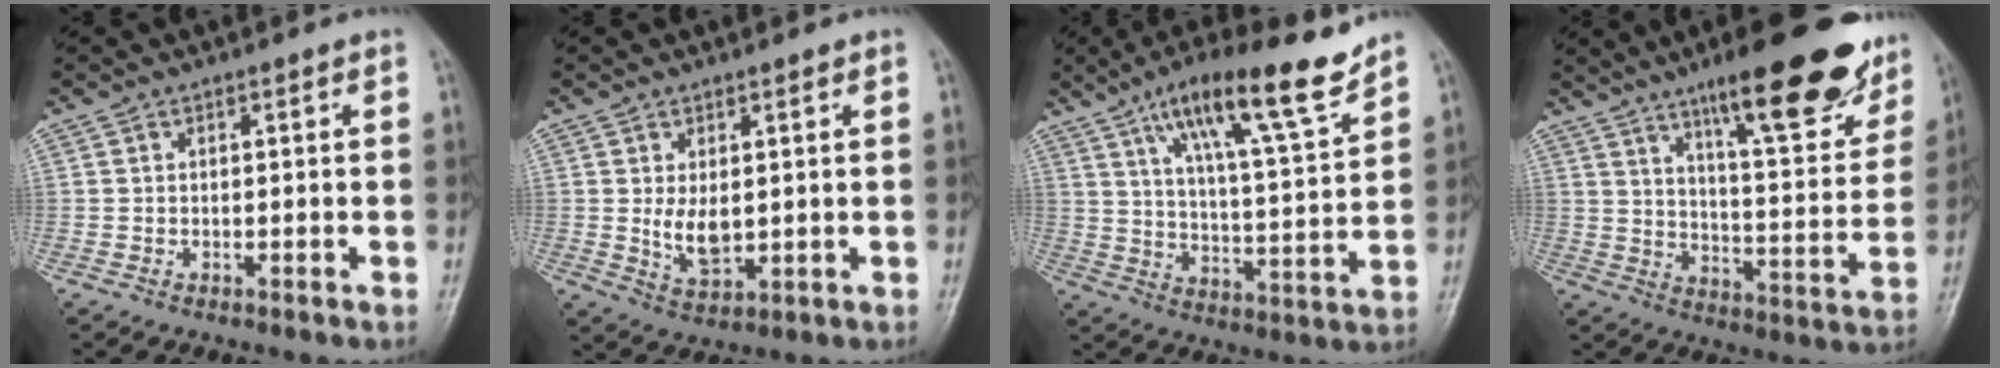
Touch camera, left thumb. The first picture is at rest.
{"total": 5.7, "force": [0.6, 3.5, 4.5], "torque": [-0.065, -0.016, 0.020]}
{"total": 17.4, "force": [11.6, 3.5, 12.5], "torque": [-0.182, -0.052, 0.193]}
{"total": 22.9, "force": [14.5, 5.9, 16.7], "torque": [-0.195, -0.059, 0.216]}